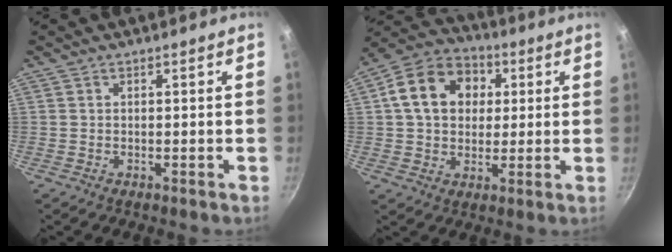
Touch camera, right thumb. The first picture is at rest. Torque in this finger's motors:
{"motor_torque": [0.50, 3.05, 0.87, -0.68, 0.30]}